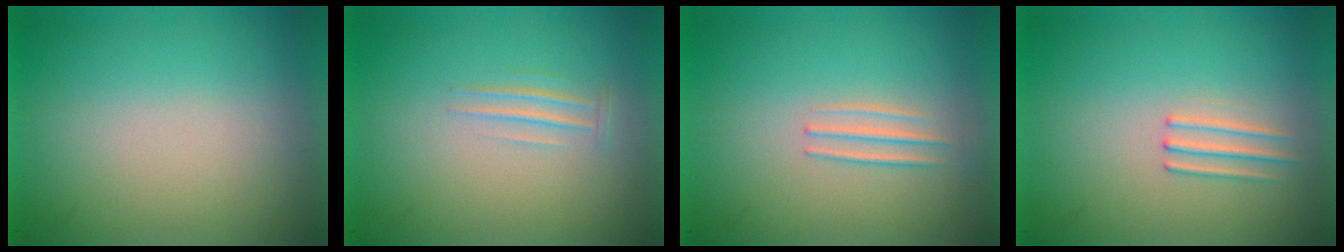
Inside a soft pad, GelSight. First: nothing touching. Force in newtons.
{"total": 1.1}
{"total": 1.3}
{"total": 1.2}